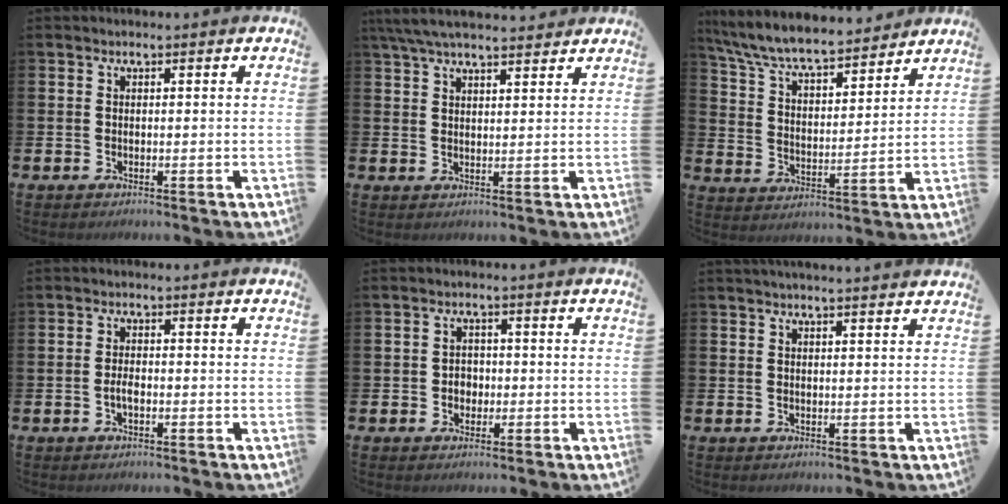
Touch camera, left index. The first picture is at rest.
{"total": 5.6, "force": [5.1, 1.1, 2.1], "torque": [-0.053, -0.013, 0.095]}
{"total": 8.1, "force": [7.5, 1.3, 2.7], "torque": [-0.090, -0.052, 0.132]}
{"total": 1.8, "force": [-0.5, 0.8, 1.5], "torque": [-0.027, 0.000, -0.011]}
{"total": 2.2, "force": [-0.3, 2.0, 0.8], "torque": [-0.011, 0.003, -0.011]}
{"total": 2.0, "force": [2.0, -0.2, 0.3], "torque": [0.001, -0.011, 0.034]}